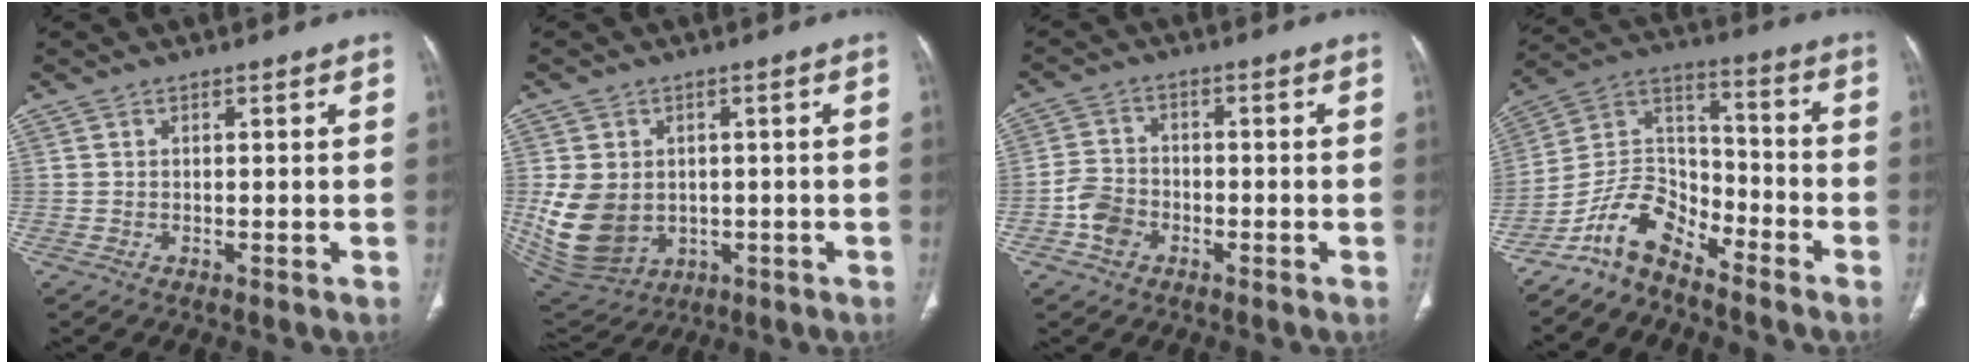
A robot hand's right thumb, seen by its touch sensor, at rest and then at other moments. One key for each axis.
{"total": 14.0, "fx": -1.0, "fy": 11.4, "fz": 8.2, "tx": -0.156, "ty": -0.003, "tz": 0.016}
{"total": 5.4, "fx": -2.3, "fy": 4.1, "fz": 2.6, "tx": -0.037, "ty": 0.019, "tz": -0.046}
{"total": 10.8, "fx": -8.6, "fy": 5.0, "fz": 4.2, "tx": -0.068, "ty": 0.090, "tz": -0.174}